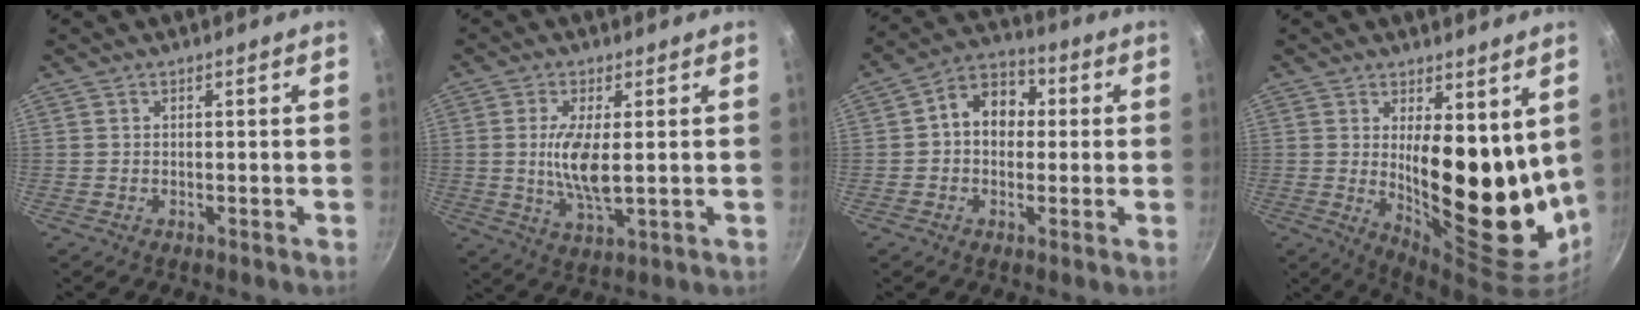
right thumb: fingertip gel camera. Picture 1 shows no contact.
{"total": 8.4, "force": [0.5, 2.9, 7.9], "torque": [-0.158, -0.011, 0.012]}
{"total": 9.4, "force": [0.8, 7.3, 5.8], "torque": [-0.046, 0.024, -0.006]}
{"total": 16.7, "force": [3.5, 6.9, 14.8], "torque": [-0.171, -0.060, 0.069]}